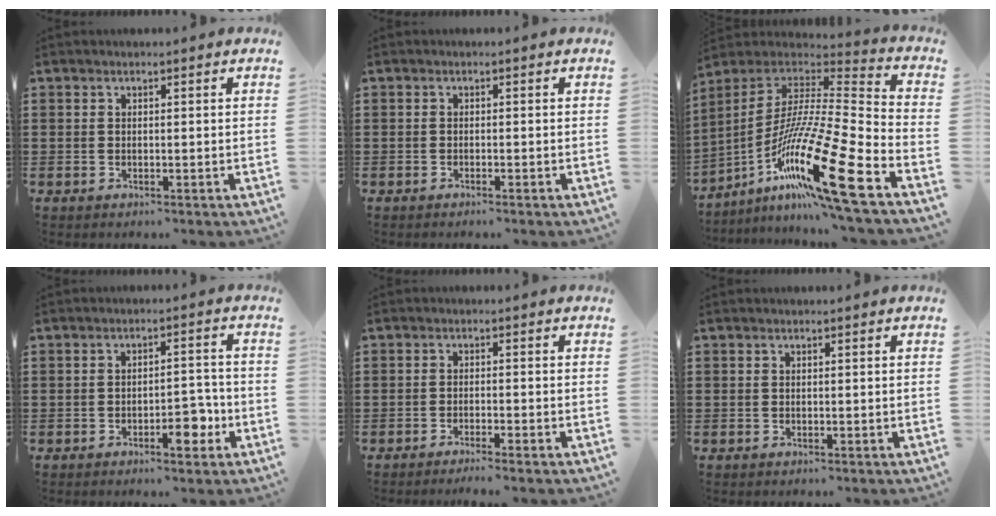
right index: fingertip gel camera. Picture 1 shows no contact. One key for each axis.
{"total": 0.6, "fx": -0.6, "fy": -0.1, "fz": 0.2, "tx": -0.004, "ty": -0.001, "tz": -0.012}
{"total": 21.5, "fx": -11.7, "fy": 2.3, "fz": 18.0, "tx": -0.352, "ty": 0.005, "tz": -0.217}
{"total": 5.0, "fx": -2.5, "fy": 2.0, "fz": 3.8, "tx": -0.051, "ty": 0.007, "tz": -0.046}
{"total": 1.7, "fx": -1.5, "fy": -0.3, "fz": 0.5, "tx": -0.009, "ty": 0.001, "tz": -0.030}
{"total": 0.0}